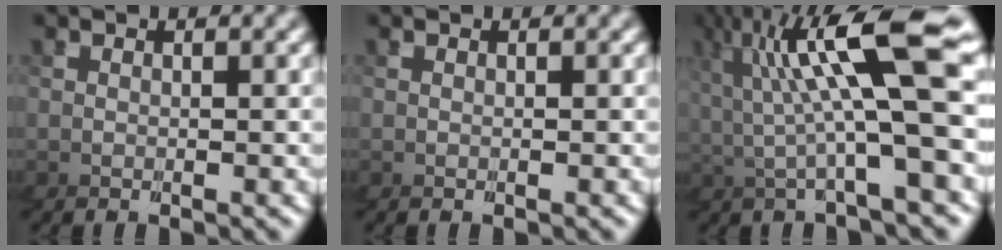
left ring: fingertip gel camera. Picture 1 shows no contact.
{"total": 0.0}
{"total": 6.5, "force": [1.8, 0.6, 6.2], "torque": [-0.113, 0.035, 0.026]}